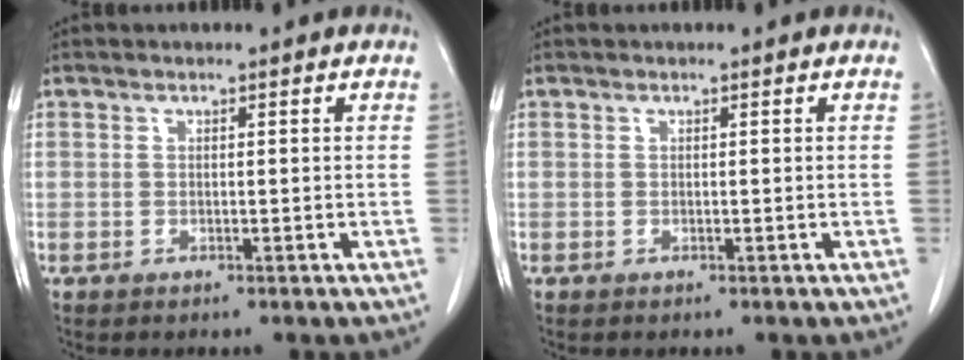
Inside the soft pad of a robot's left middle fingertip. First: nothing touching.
{"total": 0.0}